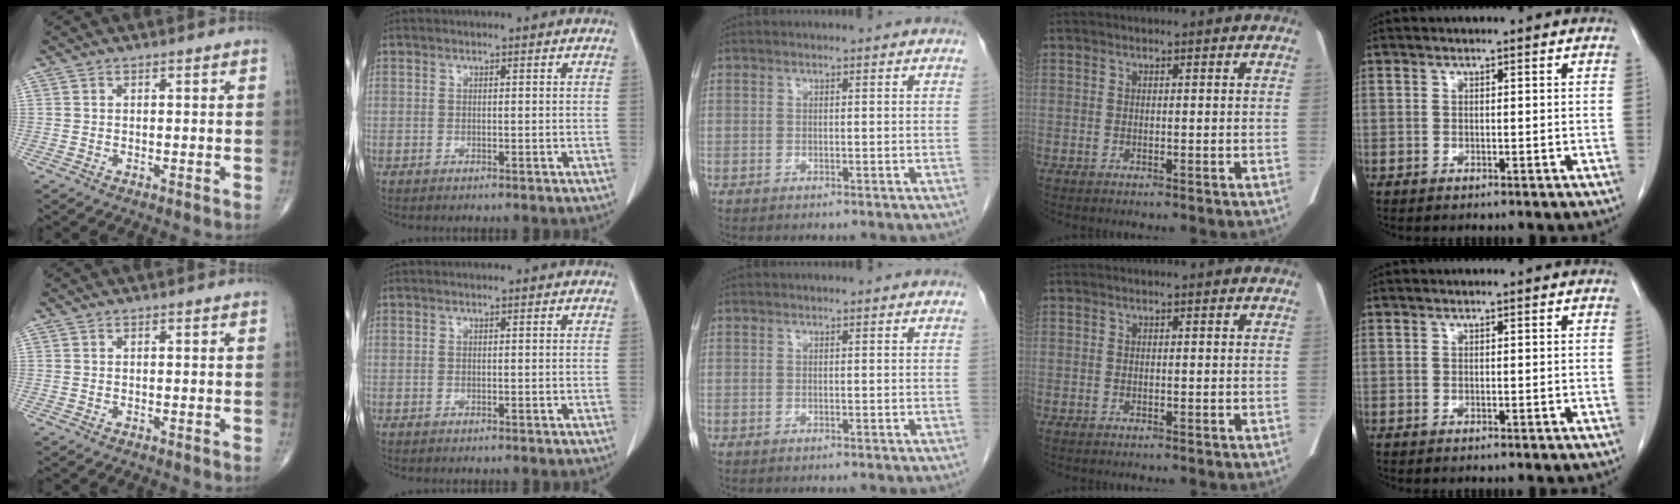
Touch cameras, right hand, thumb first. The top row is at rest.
{}